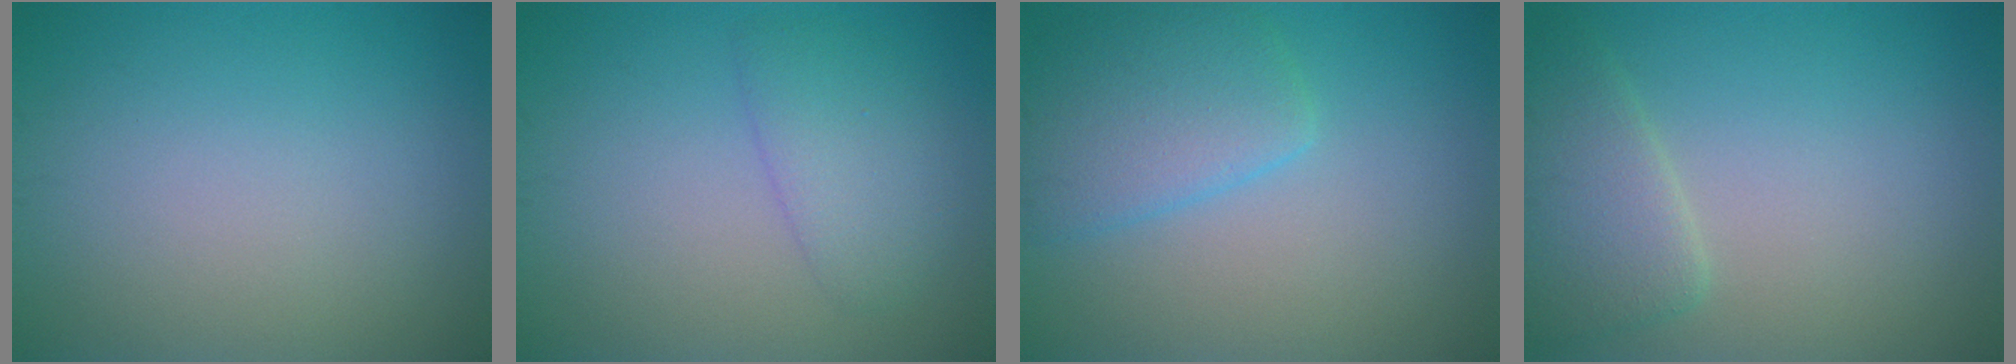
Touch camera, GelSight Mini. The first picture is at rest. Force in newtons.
{"total": 2.7, "press": 2.7, "slide": 0.3}
{"total": 4.4, "press": 4.4, "slide": 0.3}
{"total": 3.2, "press": 3.2, "slide": 0.3}